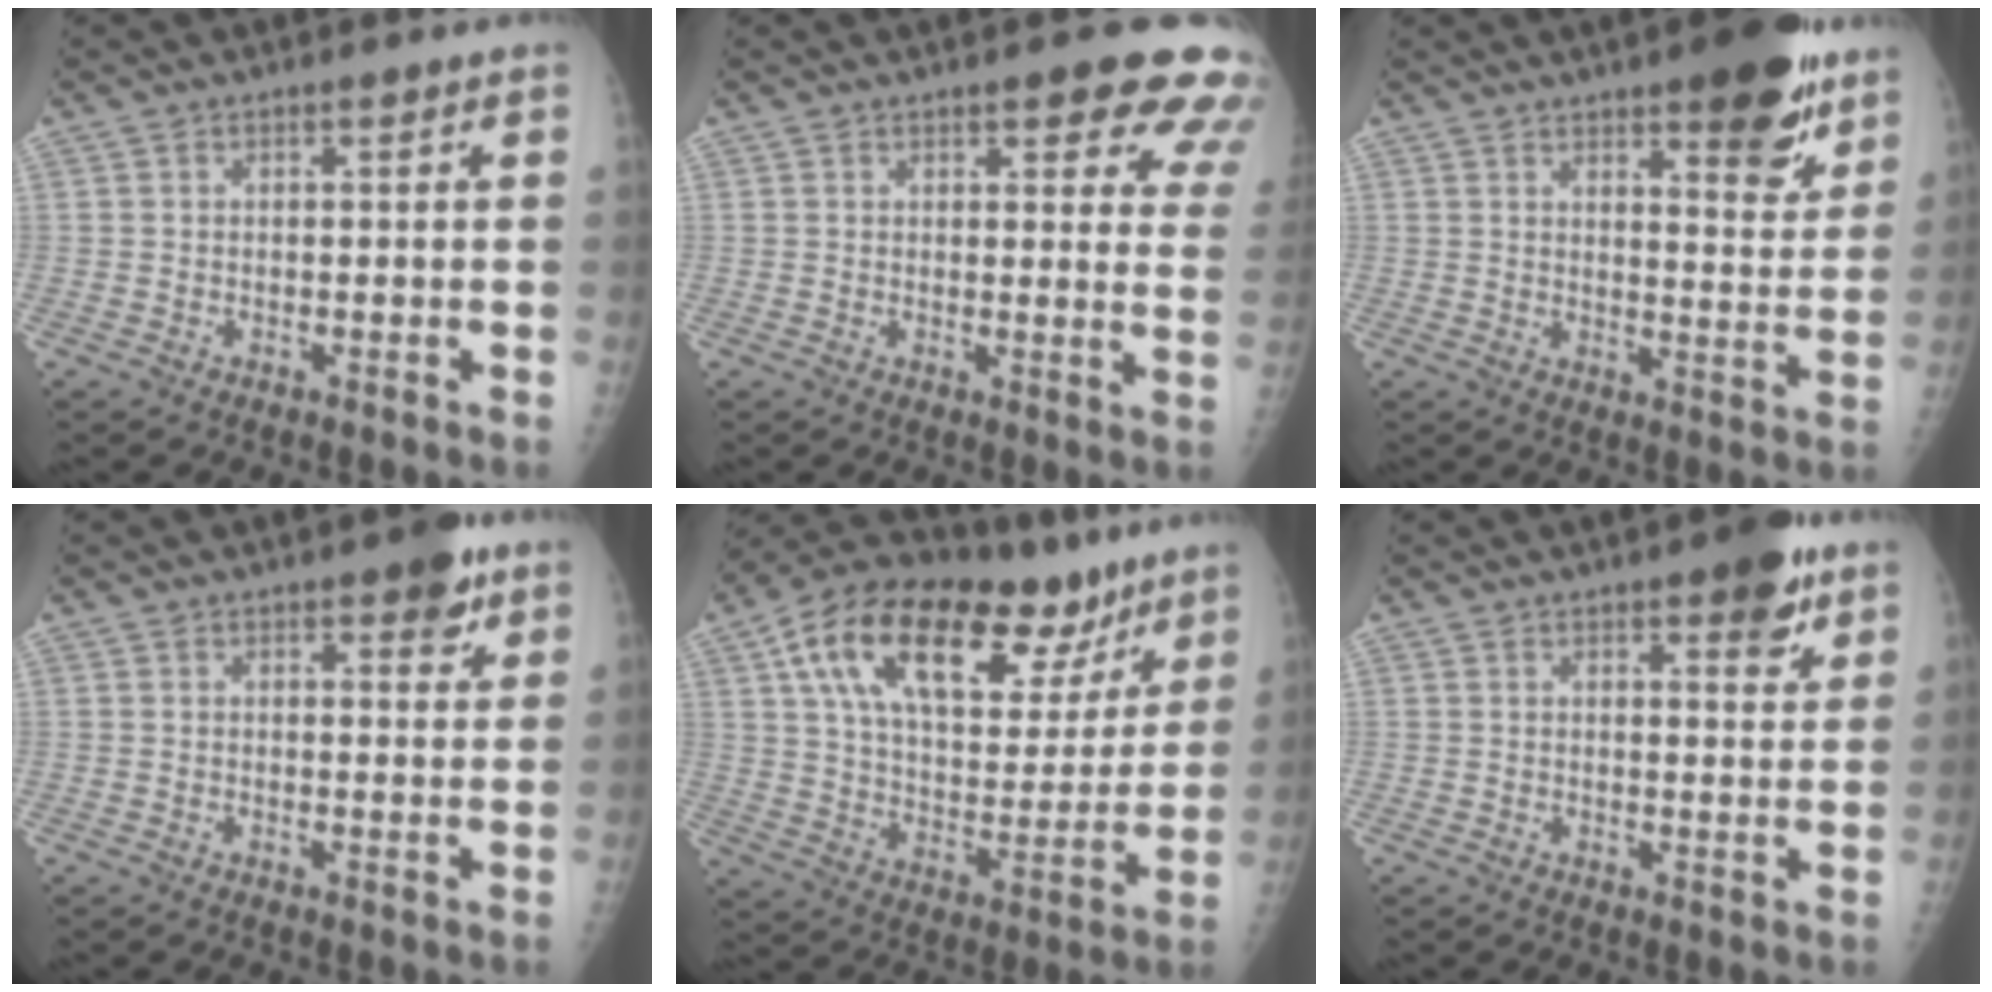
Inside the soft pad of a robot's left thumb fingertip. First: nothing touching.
{"total": 12.9, "force": [8.3, 4.6, 8.8], "torque": [-0.056, -0.037, 0.079]}
{"total": 12.5, "force": [7.6, 4.1, 8.9], "torque": [-0.084, -0.043, 0.101]}
{"total": 4.9, "force": [2.9, 2.1, 3.4], "torque": [-0.025, -0.012, 0.031]}
{"total": 29.1, "force": [15.6, 14.3, 19.9], "torque": [-0.277, 0.000, 0.255]}
{"total": 6.8, "force": [4.0, 2.4, 5.0], "torque": [-0.046, -0.018, 0.046]}